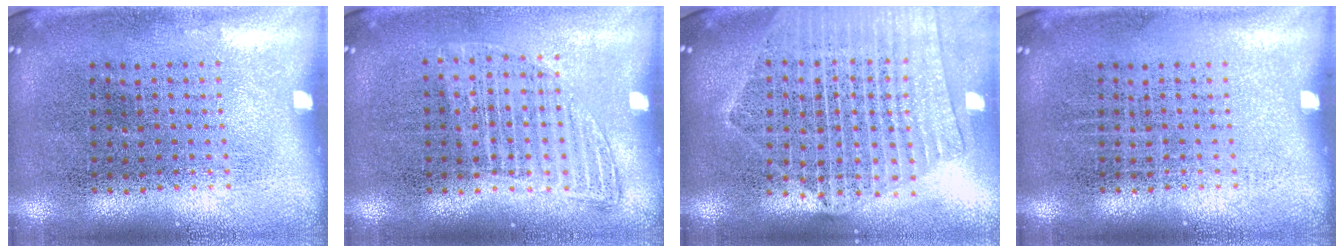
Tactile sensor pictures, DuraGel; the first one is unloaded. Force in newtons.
{"total": 1.1, "press": 1.0, "slide": 0.5}
{"total": 2.2, "press": 1.9, "slide": 1.1}
{"total": 0.0}